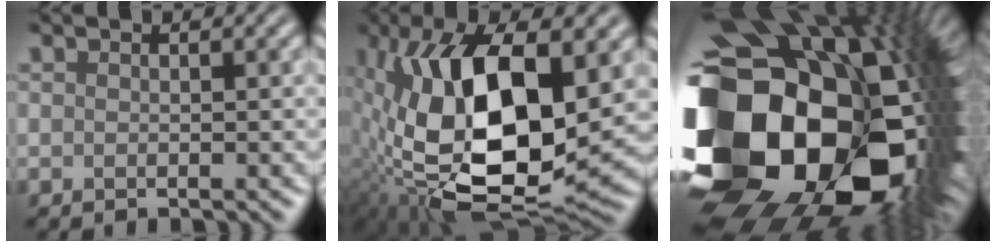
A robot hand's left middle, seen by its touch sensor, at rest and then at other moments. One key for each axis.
{"total": 16.4, "fx": 1.2, "fy": 7.9, "fz": 14.4, "tx": -0.261, "ty": -0.008, "tz": 0.027}
{"total": 21.7, "fx": -2.4, "fy": 14.7, "fz": 15.8, "tx": -0.323, "ty": -0.070, "tz": -0.002}